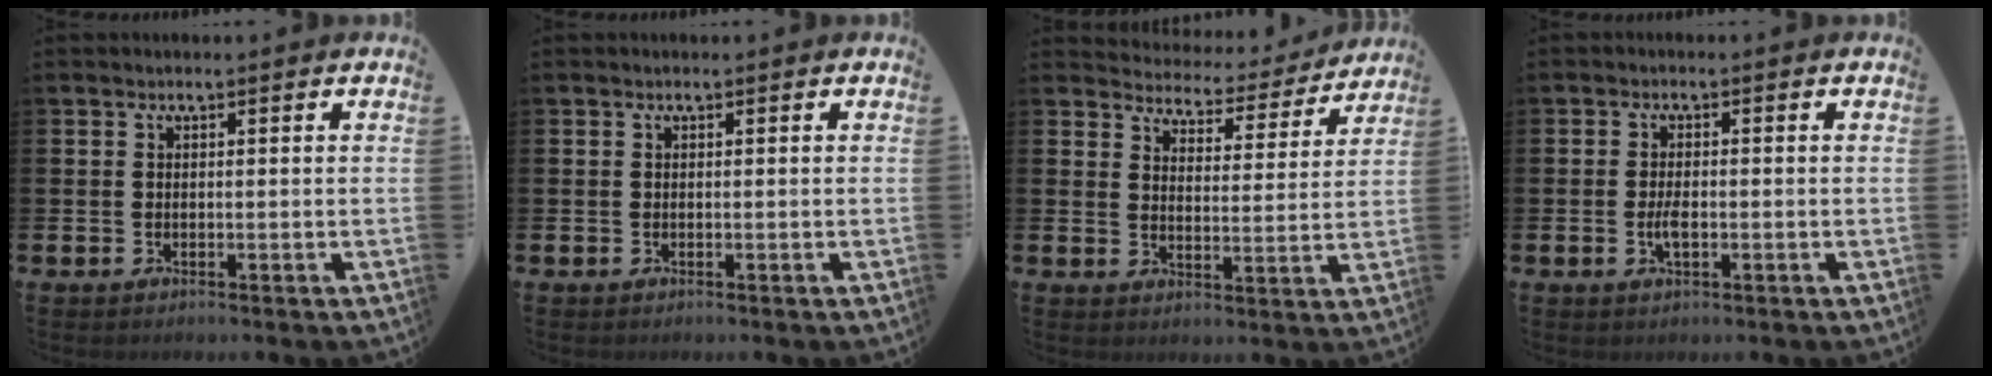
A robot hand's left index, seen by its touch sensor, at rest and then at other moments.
{"total": 0.0}
{"total": 4.2, "force": [4.1, 1.0, 0.1], "torque": [-0.023, -0.040, 0.064]}
{"total": 2.4, "force": [-0.5, 0.9, 2.1], "torque": [-0.038, -0.002, -0.010]}